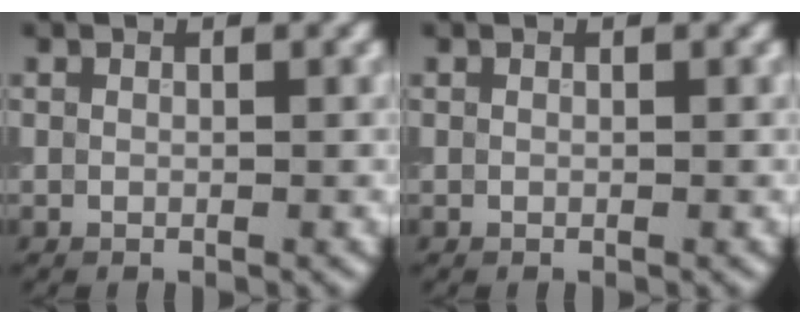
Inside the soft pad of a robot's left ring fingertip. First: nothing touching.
{"total": 0.0}